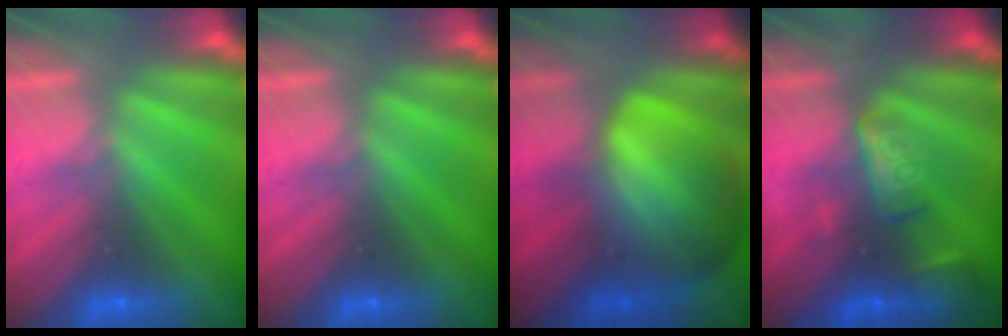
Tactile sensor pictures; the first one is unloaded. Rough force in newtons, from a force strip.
{"total": 0.0}
{"total": 8.7}
{"total": 2.7}